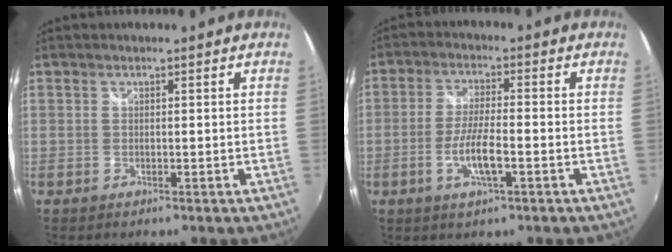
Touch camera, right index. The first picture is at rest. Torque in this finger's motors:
{"motor_torque": [0.23, -0.17, 0.45, 0.09]}